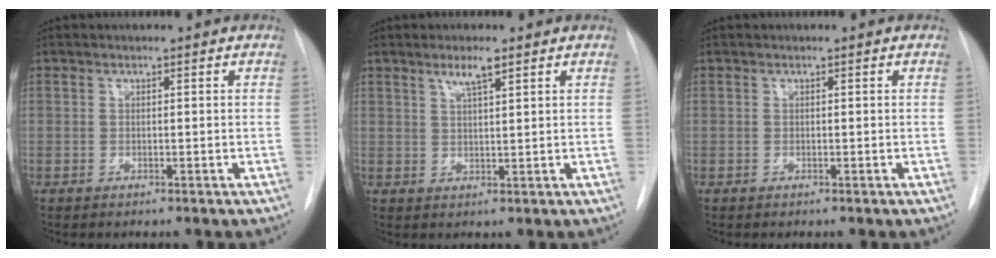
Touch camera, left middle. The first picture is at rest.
{"total": 3.1, "force": [2.1, 0.1, 2.4], "torque": [-0.049, 0.000, 0.037]}
{"total": 0.0}